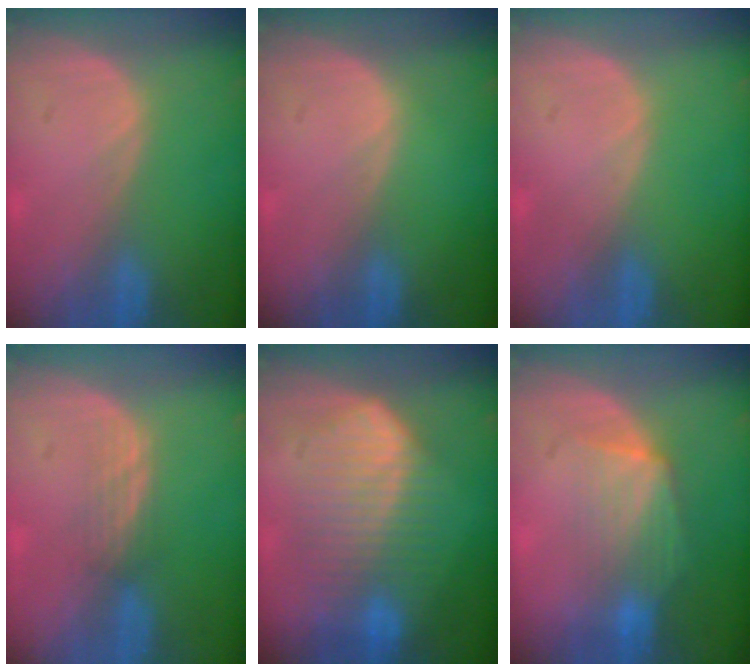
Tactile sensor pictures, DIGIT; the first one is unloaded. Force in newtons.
{"total": 0.0}
{"total": 0.0}
{"total": 2.2, "press": 2.1, "slide": 0.2}
{"total": 9.5, "press": 9.5, "slide": 0.7}
{"total": 7.0, "press": 6.3, "slide": 3.0}